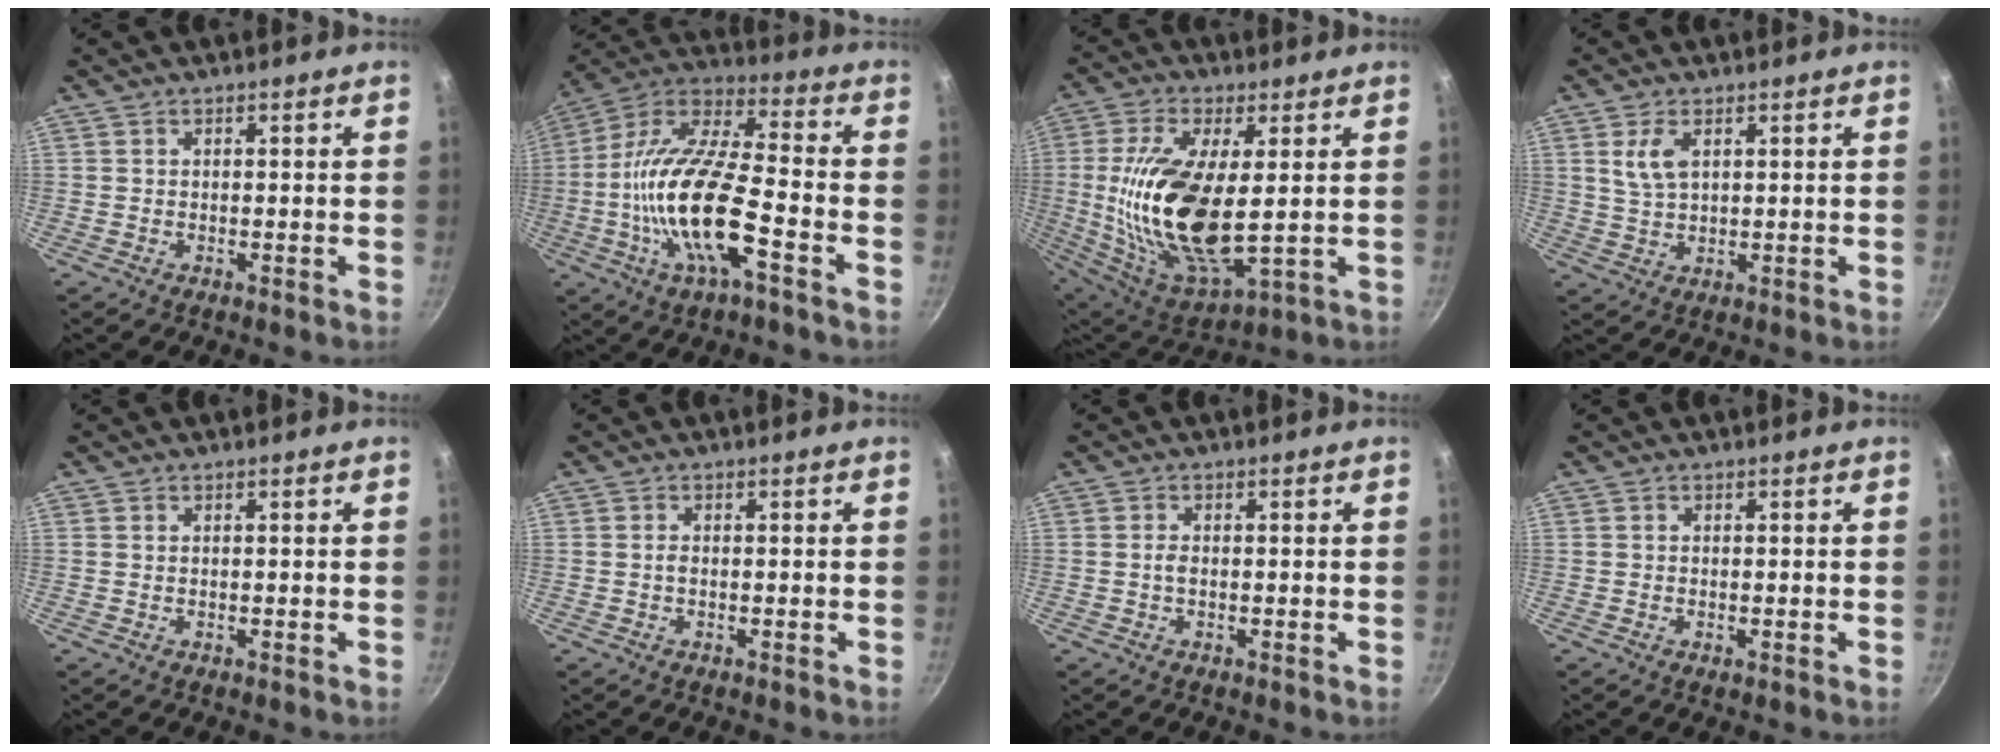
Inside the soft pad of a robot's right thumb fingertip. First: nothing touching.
{"total": 20.4, "force": [-5.7, 6.8, 18.4], "torque": [-0.352, 0.036, -0.125]}
{"total": 20.9, "force": [1.2, 8.8, 19.0], "torque": [-0.369, -0.015, 0.030]}
{"total": 5.1, "force": [1.9, 2.8, 3.9], "torque": [-0.072, -0.007, 0.039]}
{"total": 0.0}
{"total": 0.8, "force": [-0.1, 0.4, 0.6], "torque": [-0.012, 0.003, -0.003]}
{"total": 1.2, "force": [-0.1, 0.7, 1.0], "torque": [-0.020, 0.003, -0.004]}
{"total": 0.7, "force": [-0.2, 0.3, 0.6], "torque": [-0.010, 0.000, -0.003]}